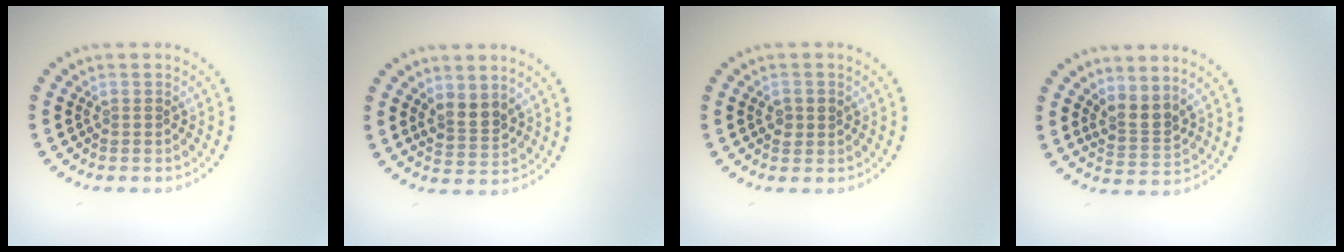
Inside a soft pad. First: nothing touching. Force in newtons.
{"total": 2.5, "press": 2.3, "slide": 1.1}
{"total": 1.5, "press": 1.5, "slide": 0.2}
{"total": 2.6, "press": 2.0, "slide": 1.6}